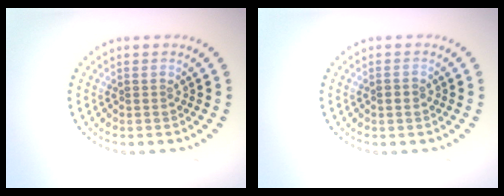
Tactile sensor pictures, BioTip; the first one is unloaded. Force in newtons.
{"total": 1.3, "press": 1.3, "slide": 0.1}